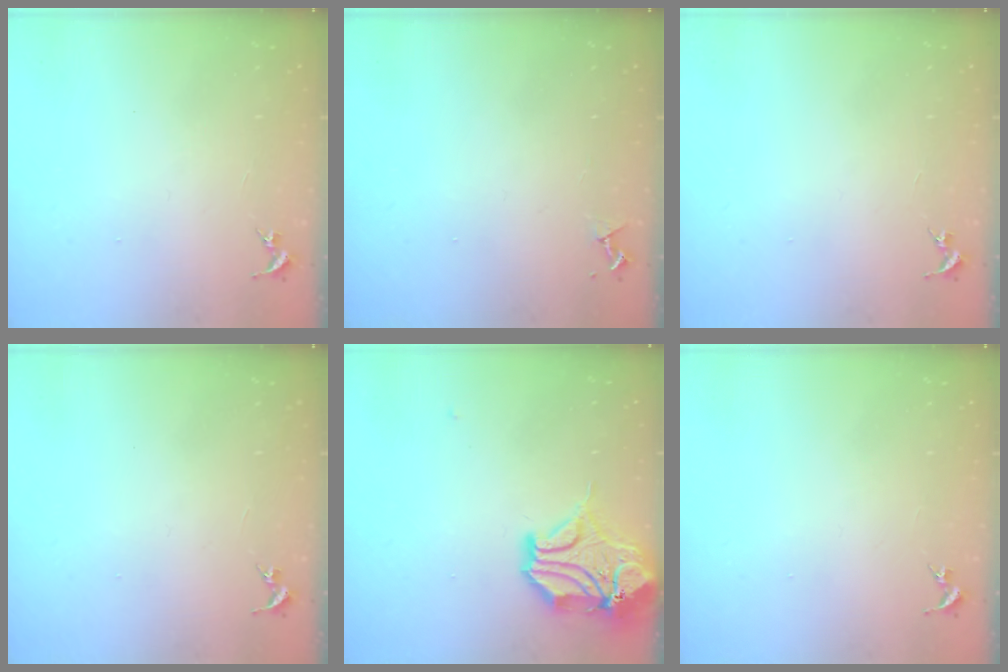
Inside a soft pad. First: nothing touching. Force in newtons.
{"total": 3.5, "press": 3.5, "slide": 0.6}
{"total": 0.0}
{"total": 0.0}
{"total": 13.3, "press": 13.2, "slide": 1.9}
{"total": 0.0}